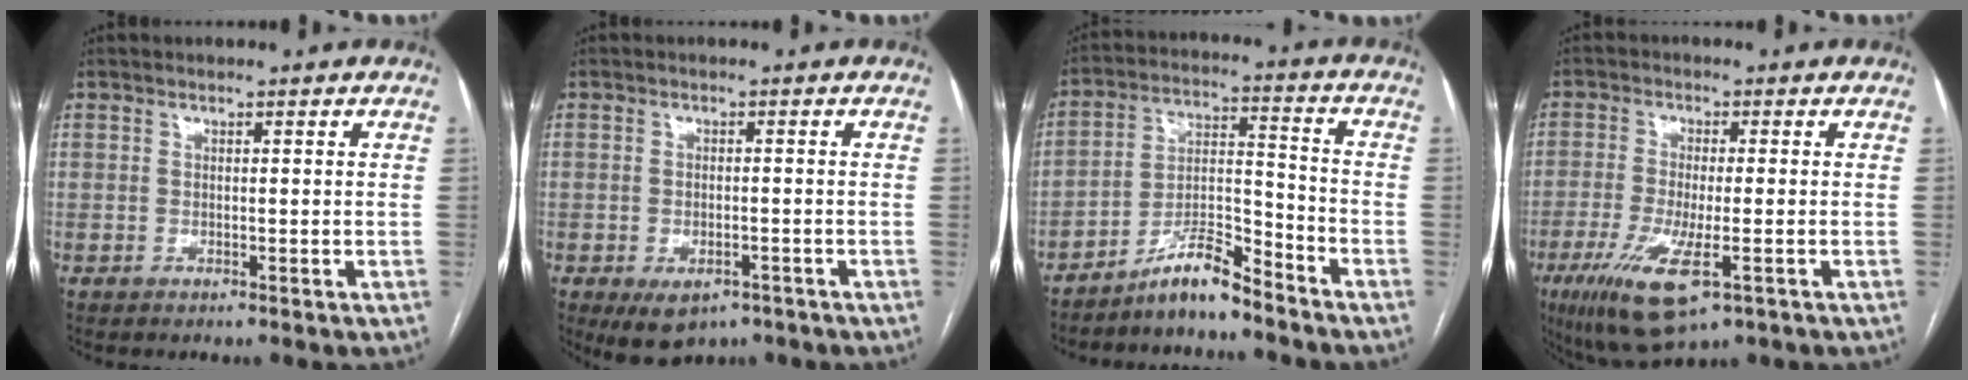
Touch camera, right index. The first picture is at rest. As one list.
[{"total": 5.3, "force": [-3.1, 3.2, 2.9], "torque": [-0.048, -0.006, -0.037]}, {"total": 7.8, "force": [-6.8, 1.2, 3.6], "torque": [-0.068, 0.018, -0.124]}, {"total": 10.4, "force": [-4.6, 2.5, 9.0], "torque": [-0.176, -0.030, -0.075]}]